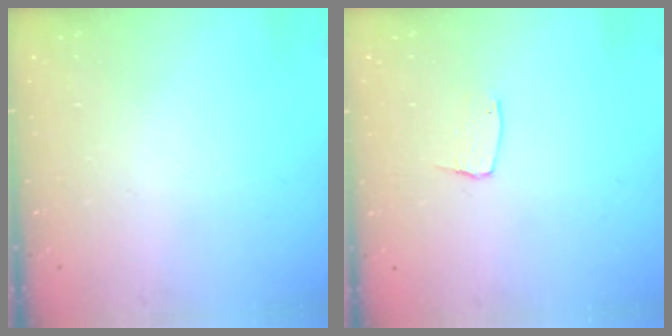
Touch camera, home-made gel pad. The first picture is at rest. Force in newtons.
{"total": 4.7, "press": 4.7, "slide": 0.3}